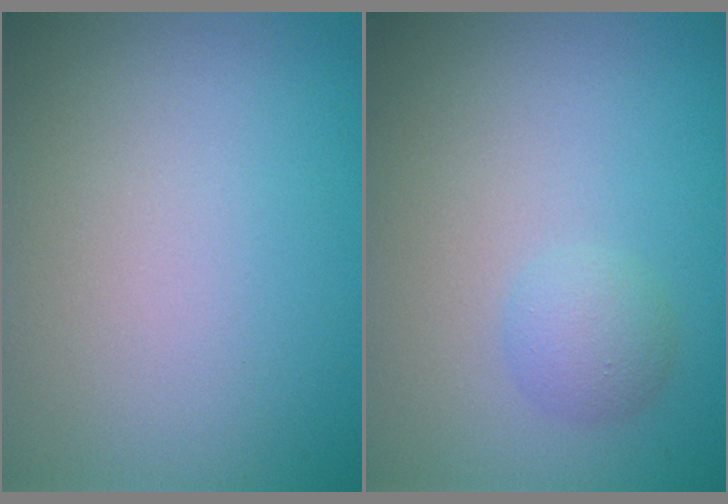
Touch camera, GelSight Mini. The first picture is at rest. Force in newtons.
{"total": 1.7, "press": 1.7, "slide": 0.2}